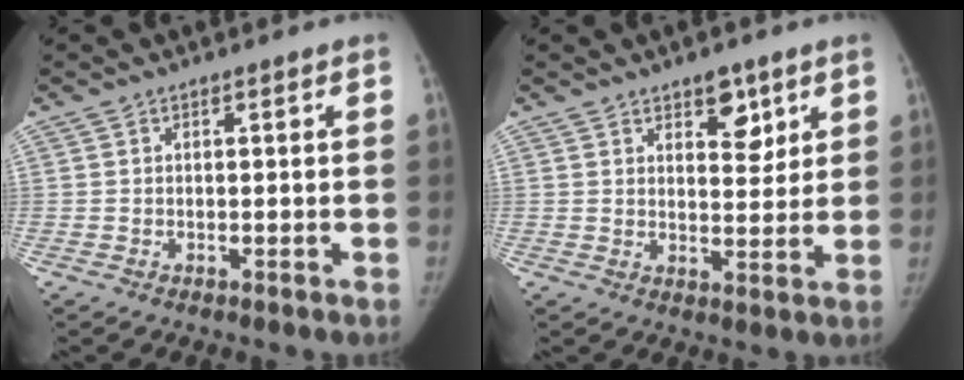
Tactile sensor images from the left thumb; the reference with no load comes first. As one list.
[{"total": 6.3, "force": [3.6, 3.4, 3.8], "torque": [-0.024, -0.023, 0.053]}]